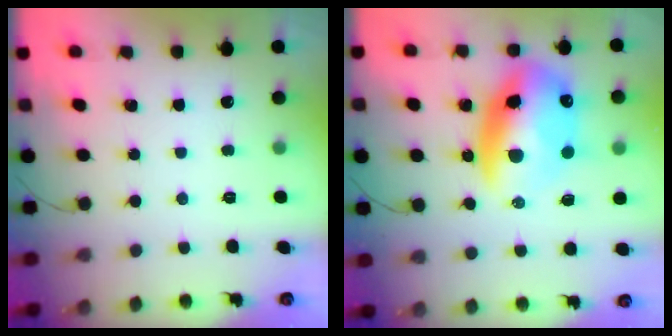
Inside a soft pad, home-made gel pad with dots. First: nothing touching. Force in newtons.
{"total": 17.4, "press": 16.9, "slide": 4.2}